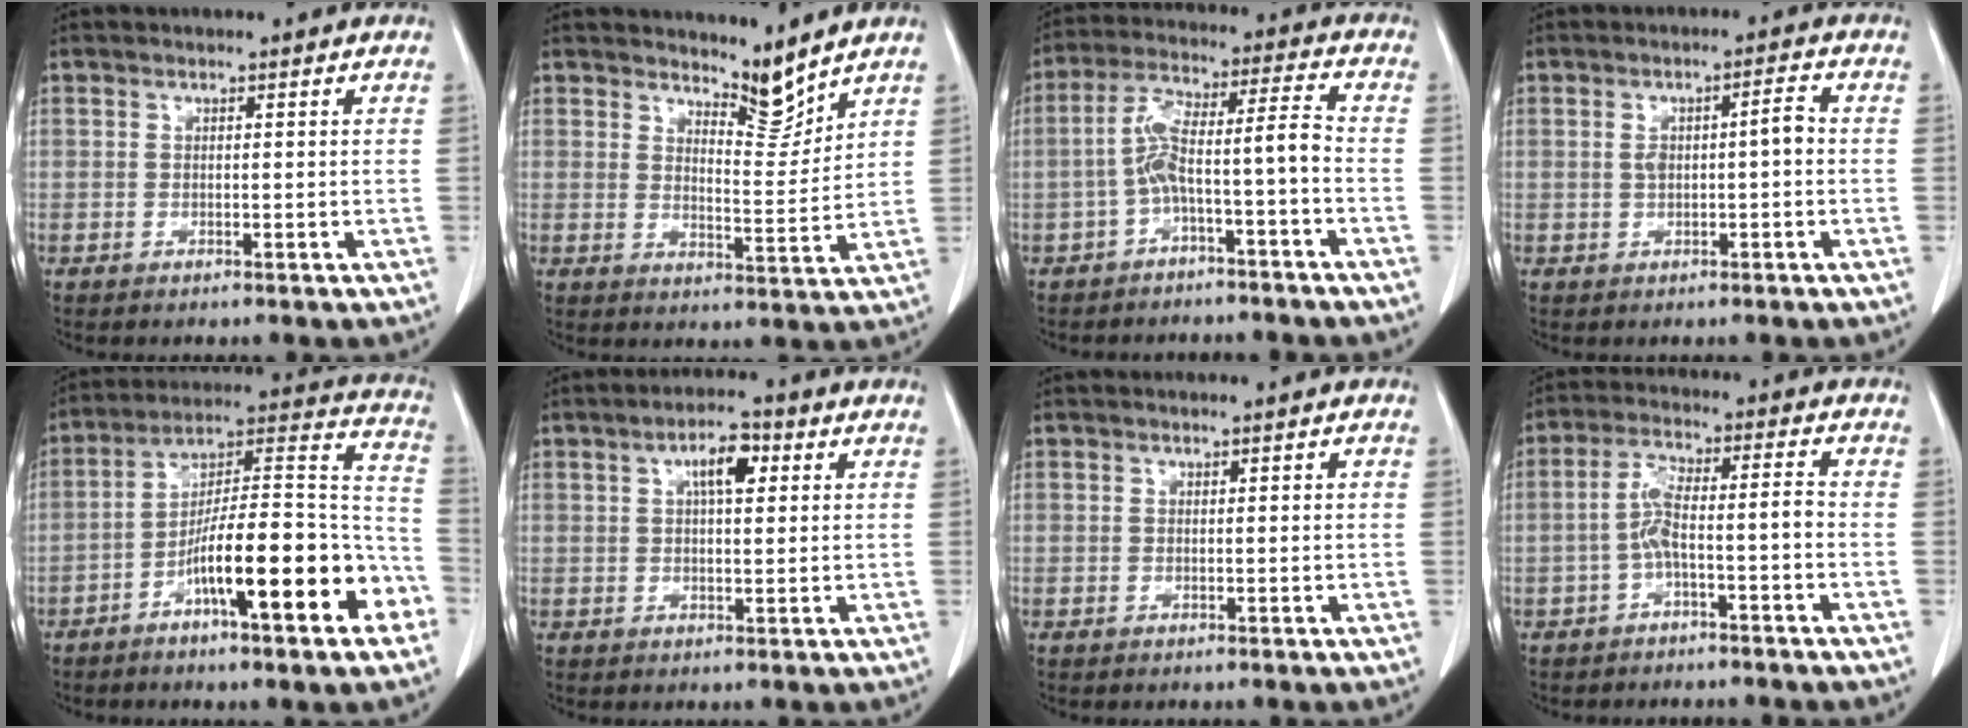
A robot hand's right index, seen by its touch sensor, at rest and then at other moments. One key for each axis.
{"total": 5.2, "fx": 4.9, "fy": 0.8, "fz": 1.6, "tx": -0.022, "ty": -0.020, "tz": 0.085}
{"total": 8.0, "fx": -2.9, "fy": 0.4, "fz": 7.4, "tx": -0.137, "ty": 0.040, "tz": -0.052}
{"total": 4.0, "fx": 0.0, "fy": 1.1, "fz": 3.9, "tx": -0.073, "ty": 0.017, "tz": 0.002}
{"total": 20.4, "fx": -8.8, "fy": 3.3, "fz": 18.1, "tx": -0.249, "ty": 0.022, "tz": -0.135}
{"total": 5.4, "fx": 1.9, "fy": 1.9, "fz": 4.7, "tx": -0.079, "ty": 0.009, "tz": 0.029}
{"total": 1.0, "fx": 0.2, "fy": 0.3, "fz": 0.9, "tx": -0.014, "ty": 0.006, "tz": 0.004}
{"total": 6.0, "fx": -1.9, "fy": 0.9, "fz": 5.6, "tx": -0.110, "ty": 0.027, "tz": -0.036}